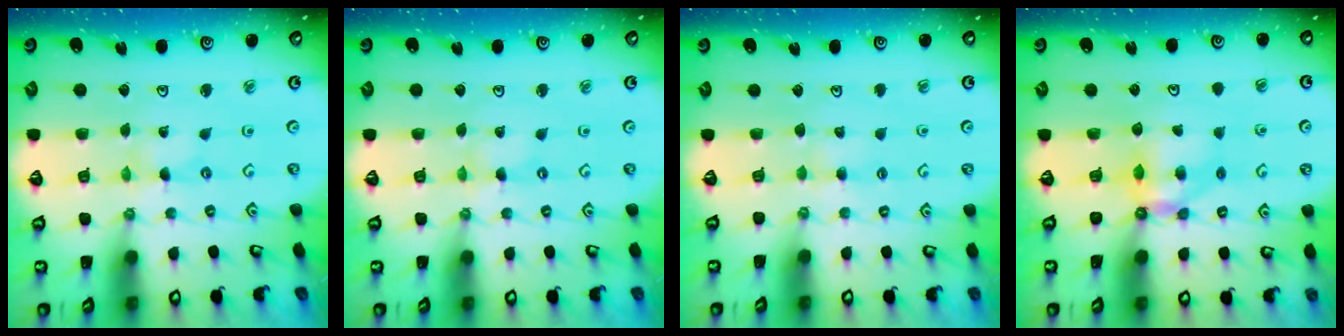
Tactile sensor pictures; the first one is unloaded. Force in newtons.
{"total": 0.0}
{"total": 2.7, "press": 2.7, "slide": 0.3}
{"total": 8.3, "press": 8.3, "slide": 0.4}